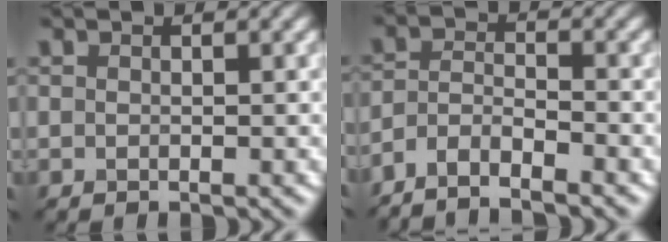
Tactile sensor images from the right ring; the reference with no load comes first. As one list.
[{"total": 4.2, "force": [-3.6, 0.8, 1.9], "torque": [-0.037, -0.002, -0.075]}]